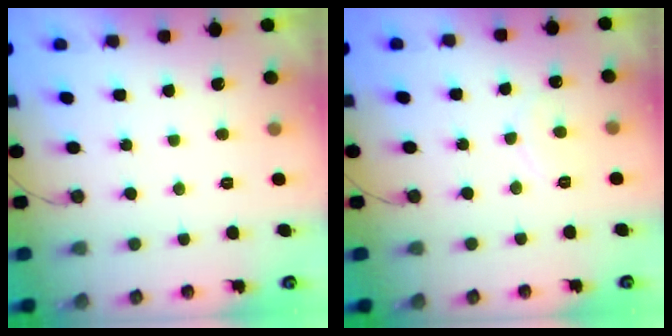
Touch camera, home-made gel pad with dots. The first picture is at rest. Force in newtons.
{"total": 6.8, "press": 6.8, "slide": 0.6}